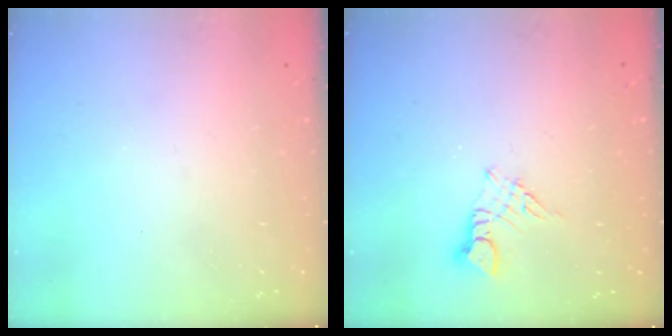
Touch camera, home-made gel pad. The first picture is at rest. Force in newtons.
{"total": 3.4, "press": 3.4, "slide": 0.4}